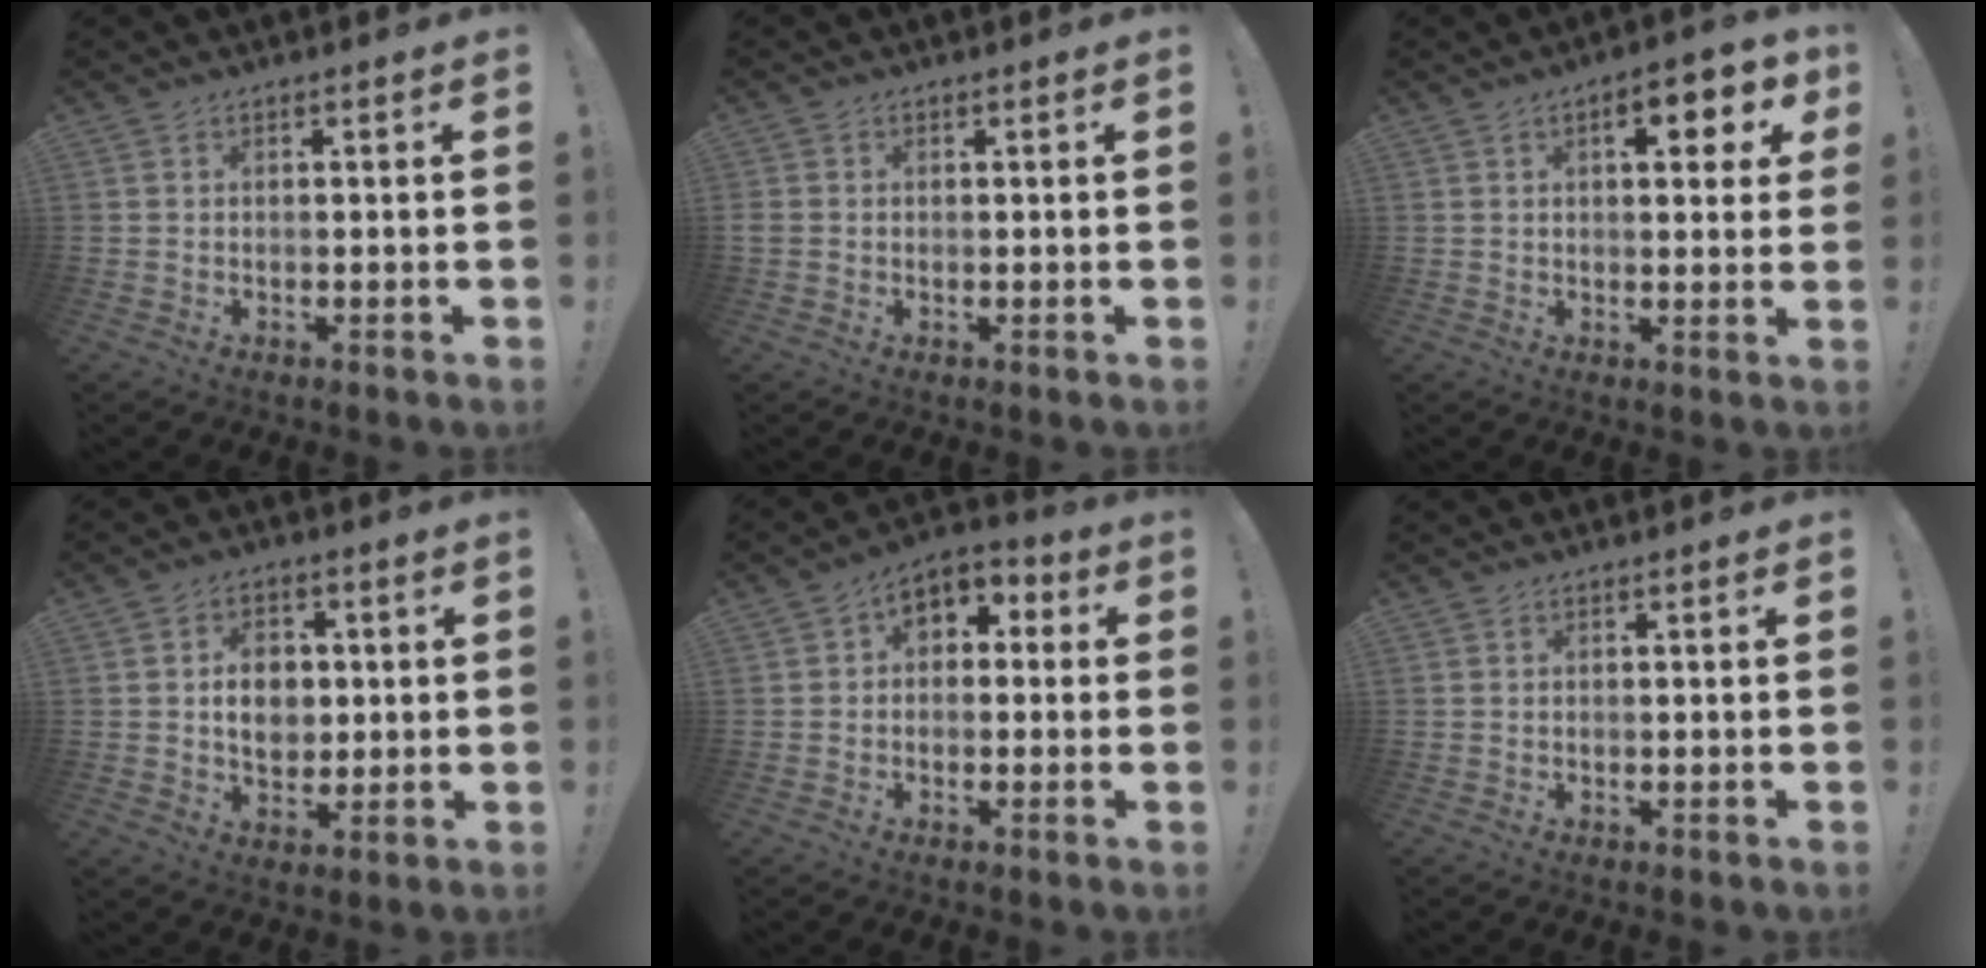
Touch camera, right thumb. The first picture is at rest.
{"total": 1.3, "force": [0.0, 1.2, 0.4], "torque": [-0.009, 0.004, 0.001]}
{"total": 8.4, "force": [3.3, 3.1, 7.0], "torque": [-0.076, -0.010, 0.045]}
{"total": 9.0, "force": [0.8, 7.2, 5.3], "torque": [-0.069, 0.000, 0.014]}
{"total": 5.2, "force": [0.0, 4.4, 2.8], "torque": [-0.046, 0.012, 0.006]}
{"total": 0.0}